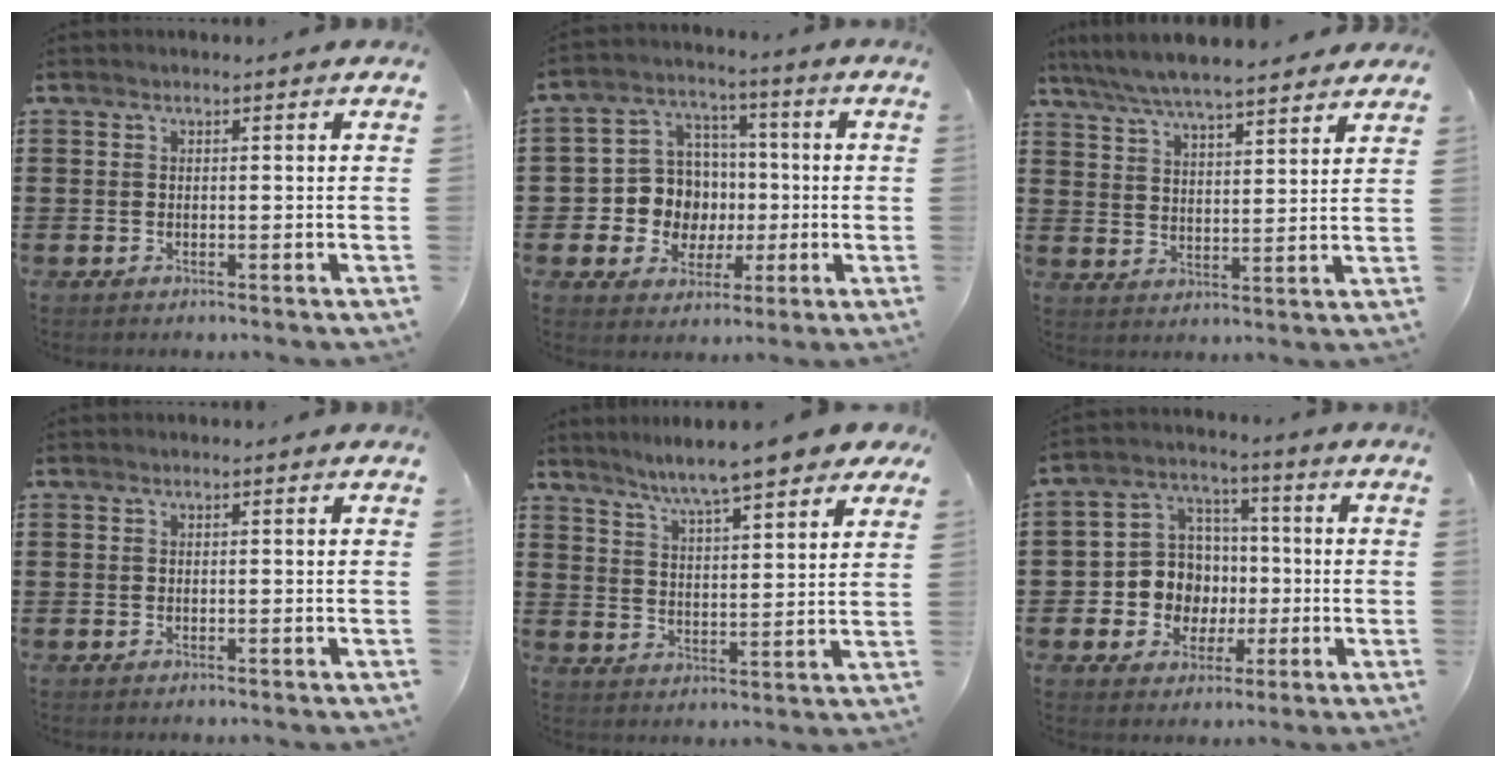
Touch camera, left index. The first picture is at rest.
{"total": 9.0, "force": [-0.2, 8.7, 2.1], "torque": [-0.082, 0.005, 0.005]}
{"total": 6.0, "force": [5.7, 0.3, 1.9], "torque": [-0.061, -0.026, 0.101]}
{"total": 0.0}
{"total": 7.2, "force": [6.4, 0.0, 3.2], "torque": [-0.089, -0.030, 0.108]}
{"total": 8.5, "force": [-0.6, 8.2, 2.1], "torque": [-0.084, 0.011, -0.004]}